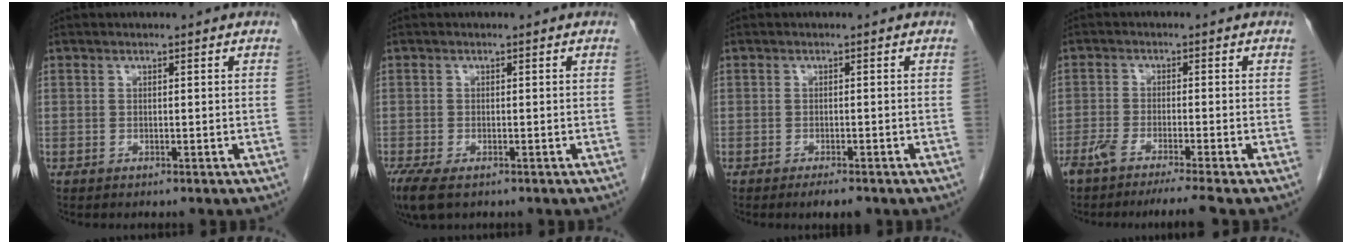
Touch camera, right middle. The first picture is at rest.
{"total": 6.2, "force": [-4.1, 2.4, 3.9], "torque": [-0.079, -0.018, -0.069]}
{"total": 2.5, "force": [-1.9, 0.5, 1.6], "torque": [-0.022, -0.003, -0.025]}
{"total": 7.6, "force": [-6.2, -1.0, 4.3], "torque": [-0.060, -0.016, -0.099]}